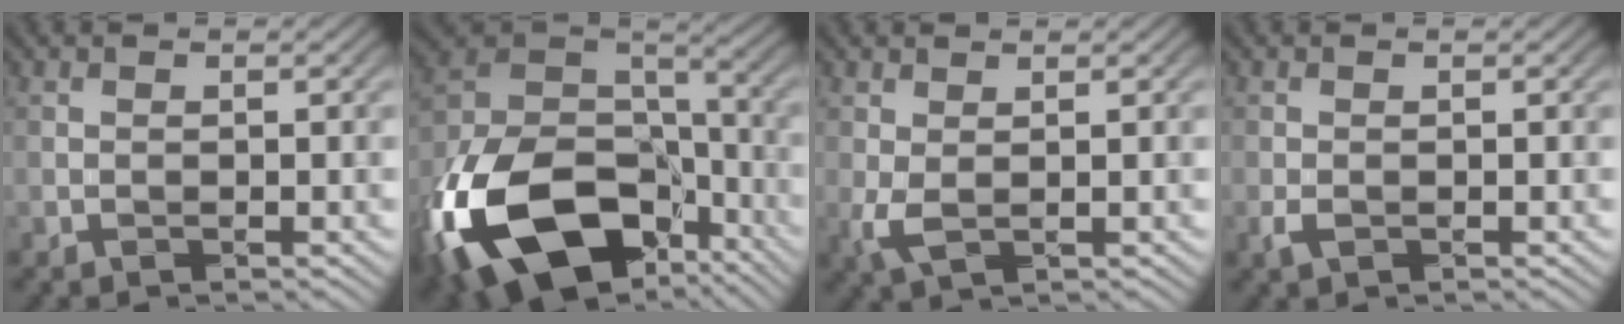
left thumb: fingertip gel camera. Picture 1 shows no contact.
{"total": 20.1, "force": [-10.2, 12.5, 11.9], "torque": [-0.294, -0.042, -0.164]}
{"total": 1.4, "force": [0.6, 0.4, 1.2], "torque": [-0.044, -0.003, 0.014]}
{"total": 1.3, "force": [-0.5, 0.7, 1.0], "torque": [-0.027, -0.008, -0.008]}